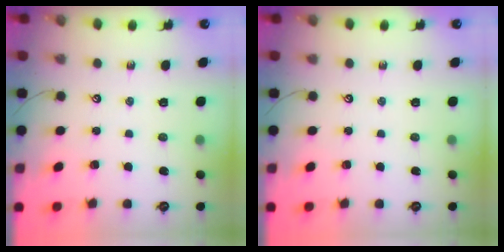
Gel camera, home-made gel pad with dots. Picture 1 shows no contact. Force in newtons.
{"total": 0.0}